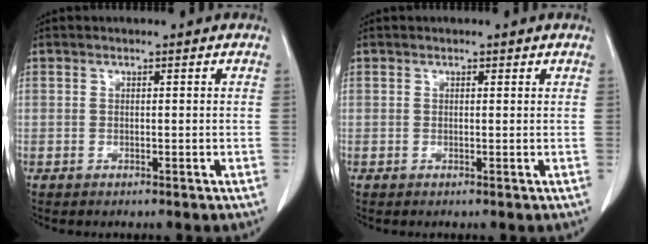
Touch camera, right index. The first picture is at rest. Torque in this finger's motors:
{"motor_torque": [-0.07, 0.06, 0.03, -0.01]}